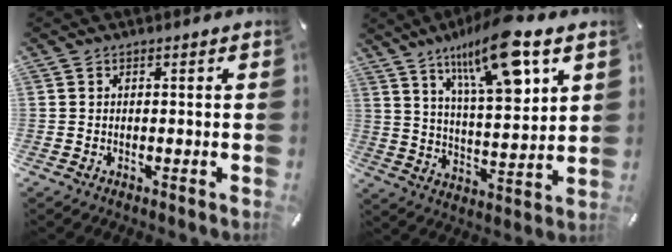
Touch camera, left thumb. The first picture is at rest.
{"total": 16.7, "force": [10.6, 4.8, 11.9], "torque": [-0.211, -0.048, 0.171]}